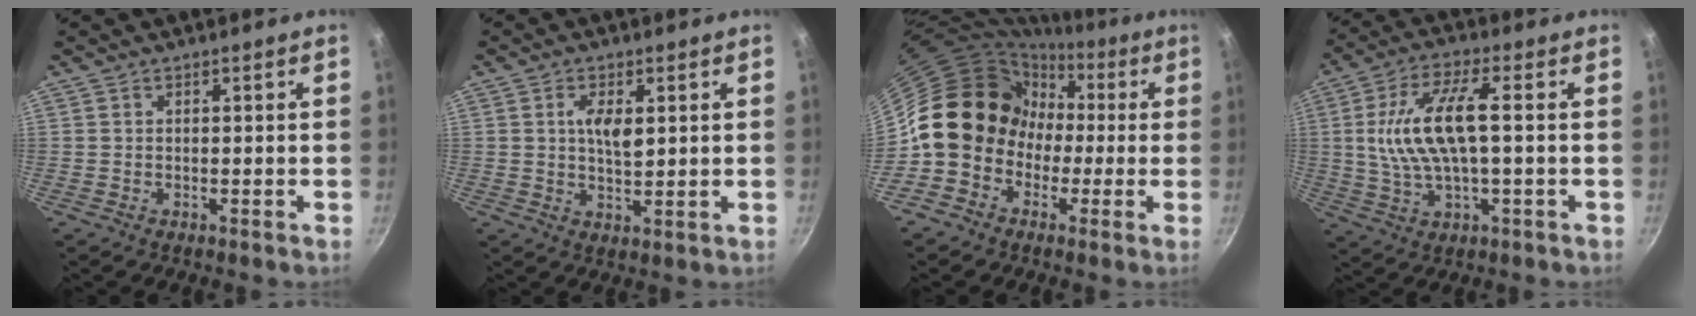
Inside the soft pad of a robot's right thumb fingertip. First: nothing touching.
{"total": 5.3, "force": [1.4, 2.5, 4.5], "torque": [-0.075, -0.009, 0.026]}
{"total": 14.7, "force": [-1.7, 13.0, 6.5], "torque": [-0.051, 0.053, -0.039]}
{"total": 13.4, "force": [0.8, 4.9, 12.5], "torque": [-0.249, 0.013, 0.013]}